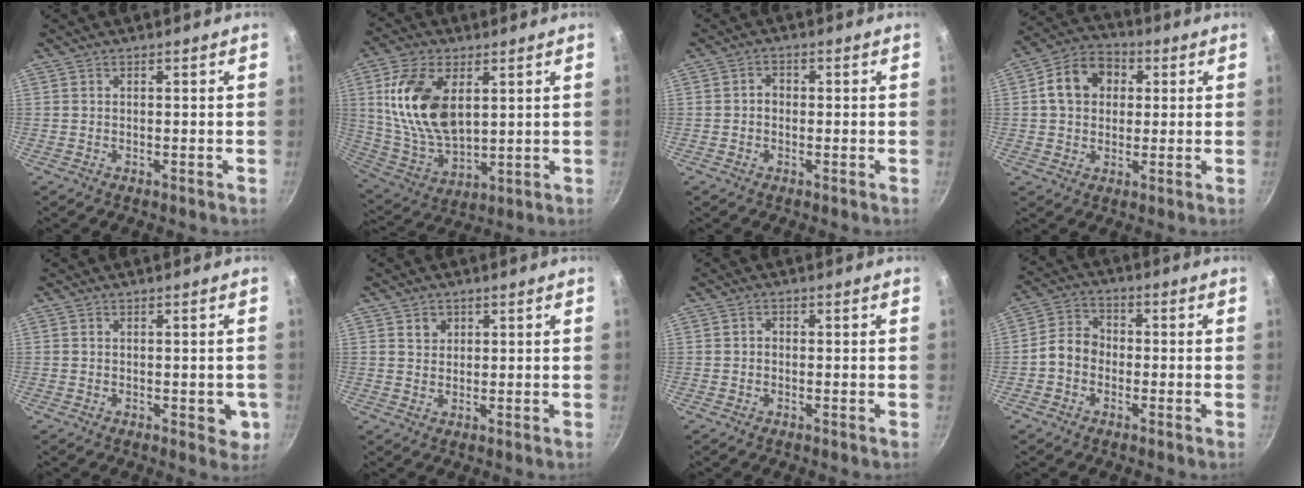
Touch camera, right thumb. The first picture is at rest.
{"total": 16.8, "force": [4.5, 9.6, 13.1], "torque": [-0.238, -0.020, 0.098]}
{"total": 2.7, "force": [-0.2, 2.3, 1.5], "torque": [-0.010, 0.011, -0.005]}
{"total": 10.9, "force": [2.2, 8.6, 6.2], "torque": [-0.076, 0.020, 0.021]}
{"total": 4.0, "force": [-0.6, 2.3, 3.2], "torque": [-0.020, 0.000, -0.007]}
{"total": 2.6, "force": [1.1, 2.2, 0.8], "torque": [0.000, 0.000, 0.018]}
{"total": 1.2, "force": [-0.1, 1.0, 0.6], "torque": [-0.010, 0.006, -0.004]}
{"total": 6.1, "force": [-1.3, 5.0, 3.2], "torque": [-0.033, 0.024, -0.041]}